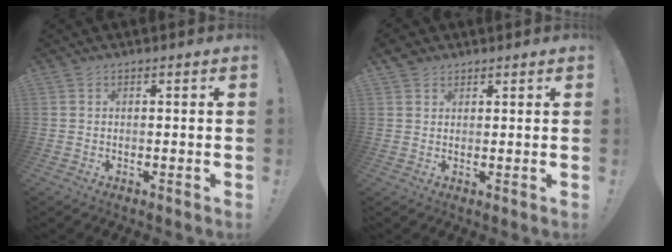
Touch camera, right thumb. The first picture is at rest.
{"total": 2.6, "force": [1.9, 1.8, 0.4], "torque": [-0.006, -0.008, 0.036]}